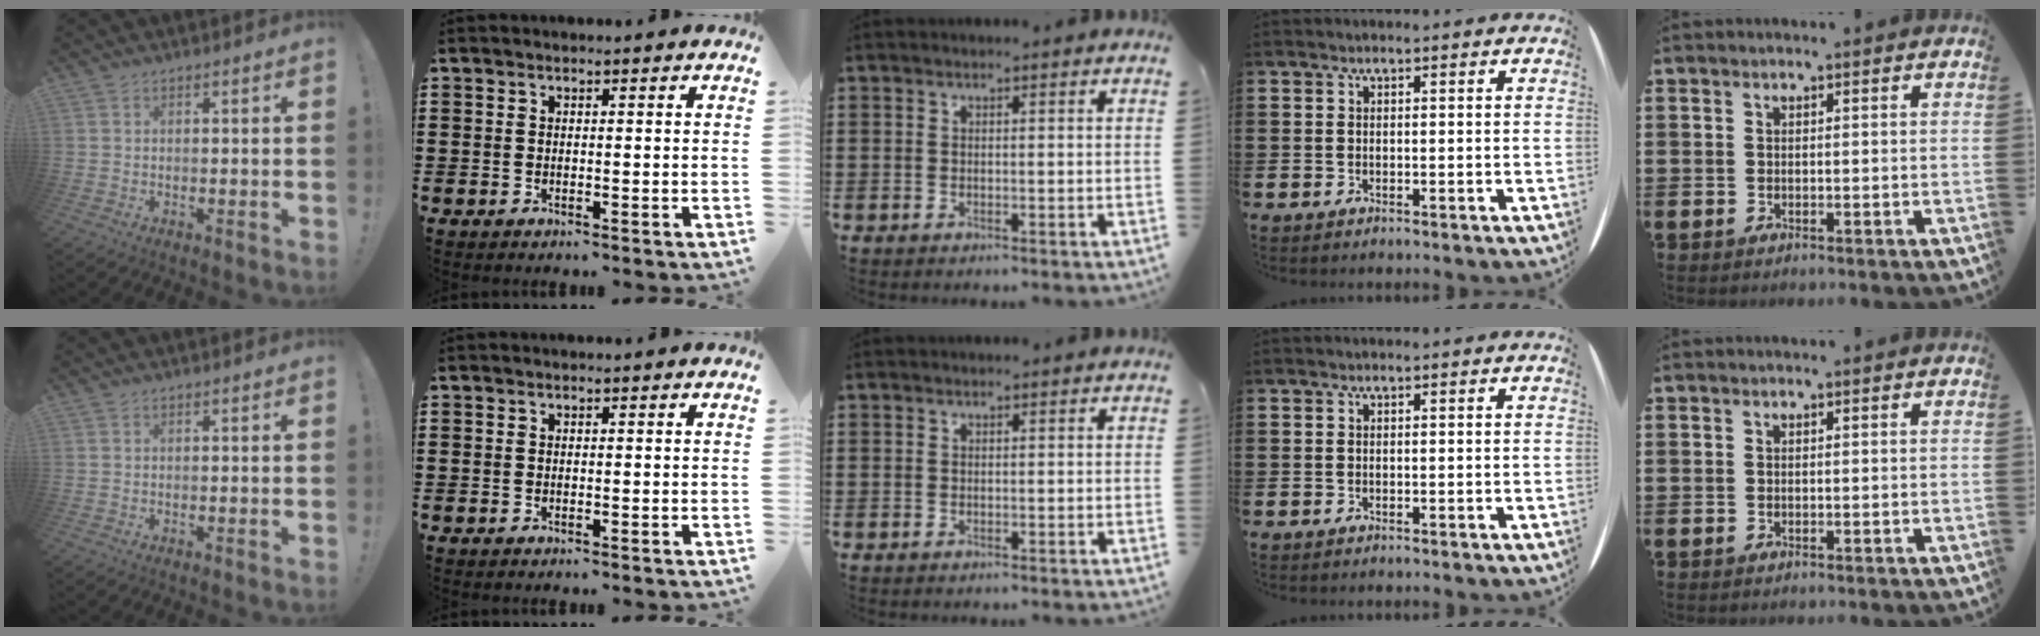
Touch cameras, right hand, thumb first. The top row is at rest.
{}